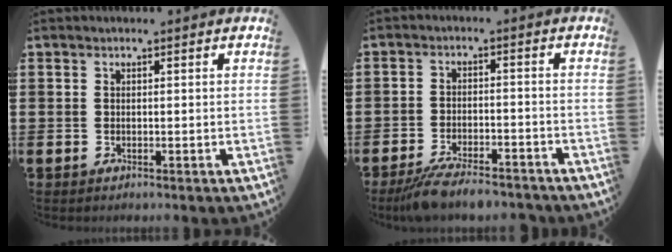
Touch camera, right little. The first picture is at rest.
{"total": 4.9, "force": [-4.3, 0.5, 2.3], "torque": [-0.041, -0.004, -0.081]}